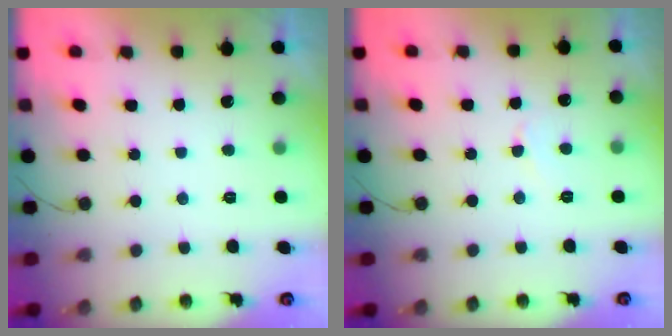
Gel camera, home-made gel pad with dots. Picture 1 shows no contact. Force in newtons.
{"total": 3.7, "press": 3.6, "slide": 0.4}